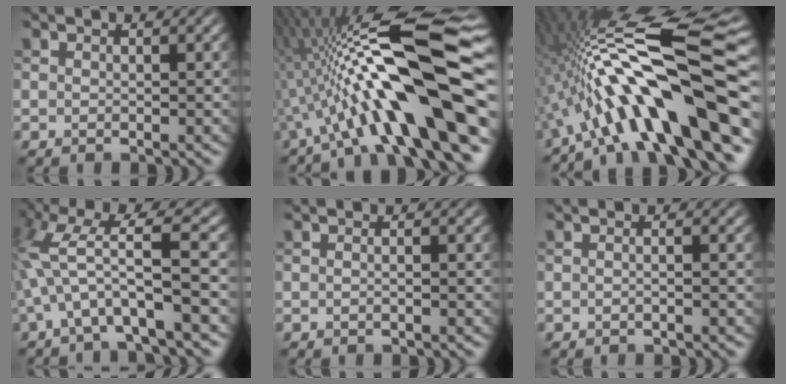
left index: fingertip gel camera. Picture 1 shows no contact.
{"total": 15.4, "force": [-2.9, 3.3, 14.8], "torque": [-0.229, 0.038, -0.048]}
{"total": 15.9, "force": [-5.1, 3.1, 14.8], "torque": [-0.230, 0.045, -0.079]}
{"total": 7.5, "force": [-1.5, 1.4, 7.2], "torque": [-0.140, 0.017, -0.035]}
{"total": 0.9, "force": [-0.2, 0.3, 0.9], "torque": [-0.013, -0.004, -0.012]}
{"total": 1.3, "force": [-0.2, 0.5, 1.2], "torque": [-0.013, -0.003, -0.014]}